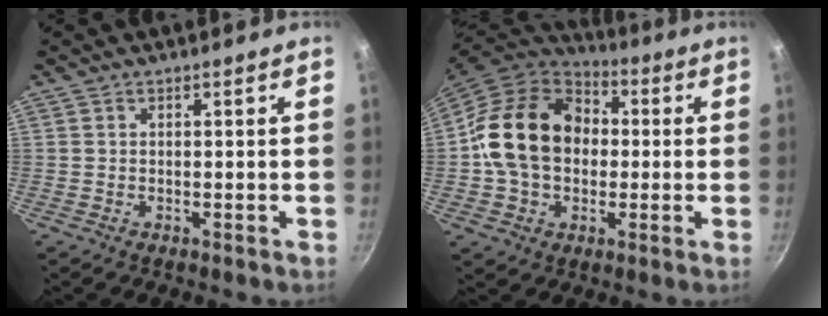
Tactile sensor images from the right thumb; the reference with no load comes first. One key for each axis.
{"total": 19.3, "fx": 1.0, "fy": 15.0, "fz": 12.1, "tx": -0.187, "ty": 0.036, "tz": 0.011}